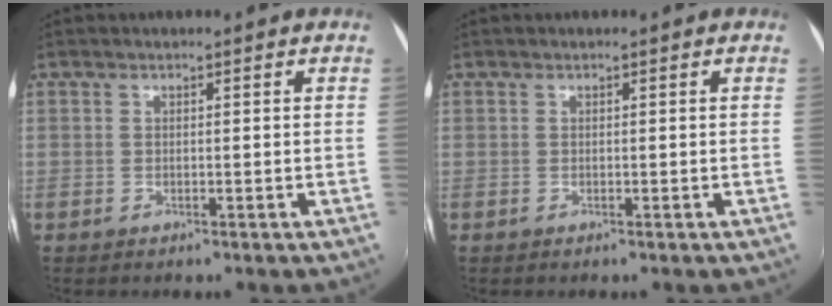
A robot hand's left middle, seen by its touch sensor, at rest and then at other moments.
{"total": 0.0}